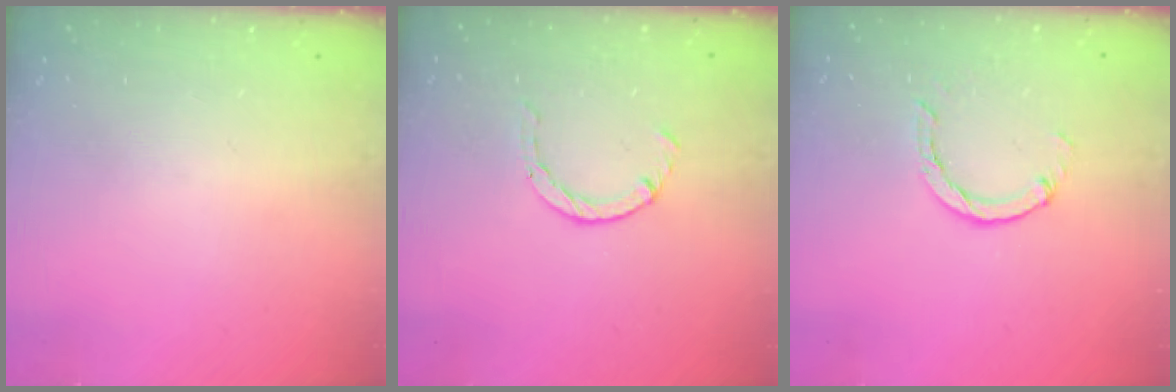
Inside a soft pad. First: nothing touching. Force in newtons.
{"total": 2.1, "press": 2.1, "slide": 0.3}
{"total": 2.9, "press": 2.9, "slide": 0.4}